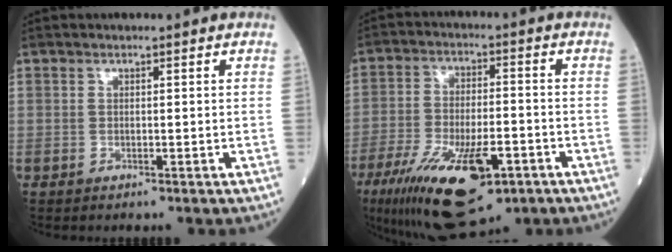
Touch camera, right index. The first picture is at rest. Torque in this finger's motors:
{"motor_torque": [1.63, -0.51, 1.00, 0.21]}